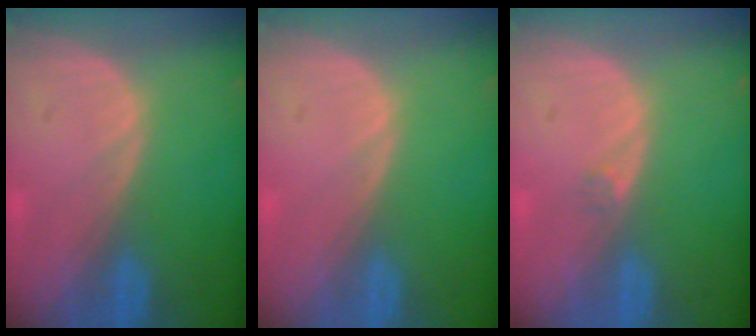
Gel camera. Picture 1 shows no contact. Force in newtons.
{"total": 0.0}
{"total": 0.8, "press": 0.7, "slide": 0.4}